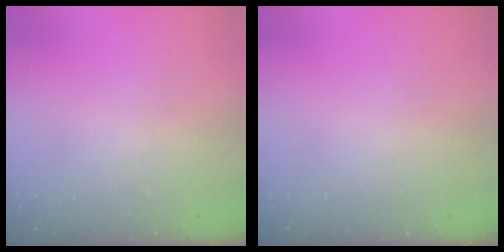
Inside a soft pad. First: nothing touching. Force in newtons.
{"total": 0.0}